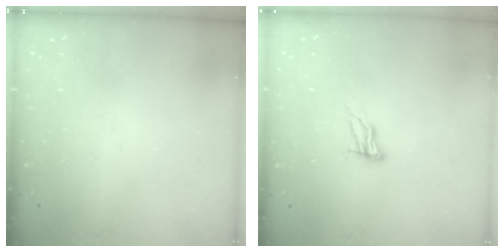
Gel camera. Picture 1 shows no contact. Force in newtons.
{"total": 8.7, "press": 8.4, "slide": 2.4}